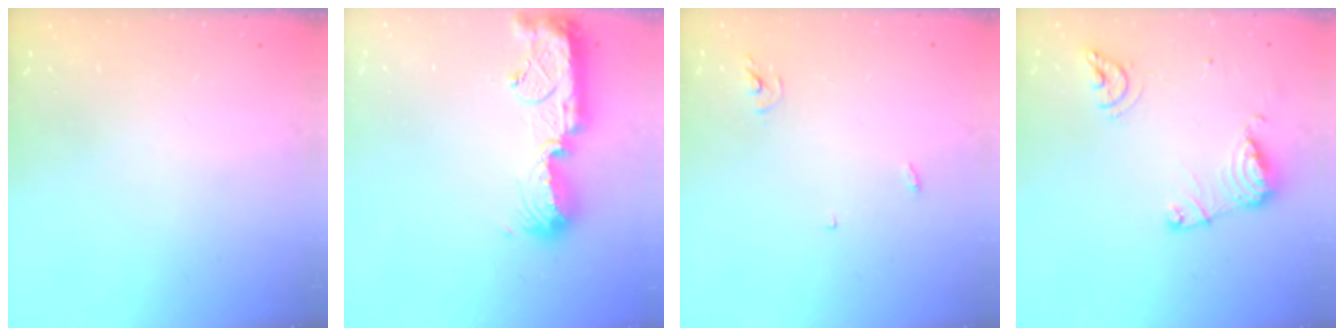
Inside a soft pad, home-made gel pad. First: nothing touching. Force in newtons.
{"total": 13.1, "press": 13.1, "slide": 0.8}
{"total": 3.0, "press": 3.0, "slide": 0.2}
{"total": 11.9, "press": 11.9, "slide": 1.3}